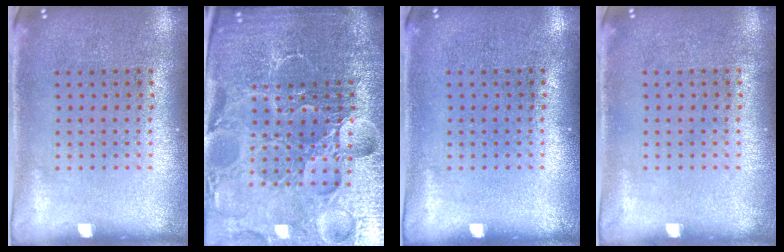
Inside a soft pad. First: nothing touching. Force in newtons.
{"total": 6.6, "press": 5.9, "slide": 3.1}
{"total": 0.0}
{"total": 0.0}